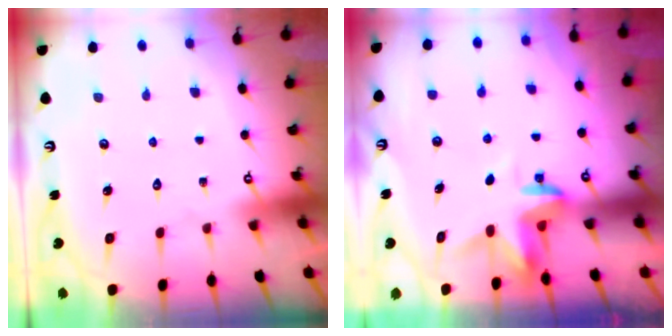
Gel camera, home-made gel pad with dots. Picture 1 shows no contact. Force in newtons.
{"total": 3.5, "press": 3.5, "slide": 0.2}